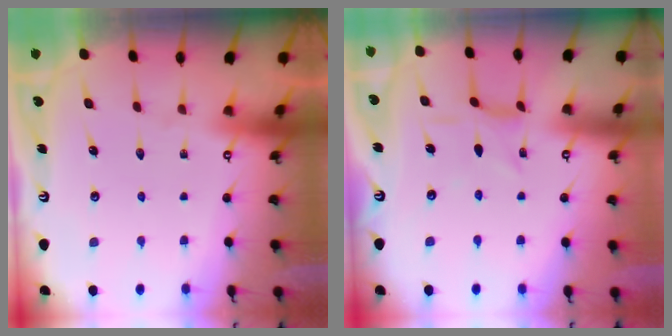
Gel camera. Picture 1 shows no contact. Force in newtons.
{"total": 2.8, "press": 2.7, "slide": 0.6}